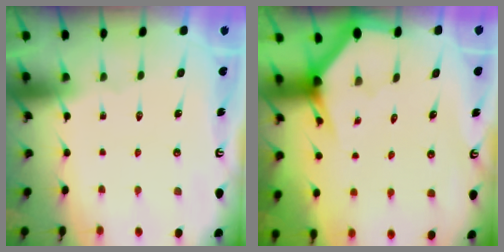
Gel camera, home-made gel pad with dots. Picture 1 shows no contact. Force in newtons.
{"total": 2.7, "press": 2.7, "slide": 0.1}